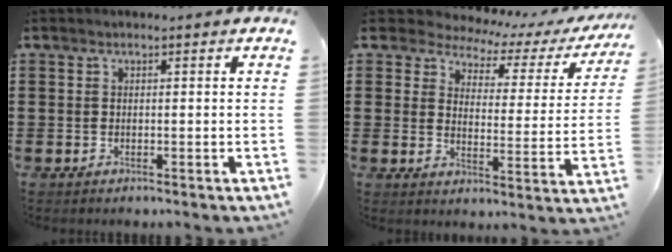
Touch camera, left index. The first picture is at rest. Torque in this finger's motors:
{"motor_torque": [2.14, 0.00, -0.52, -0.21]}